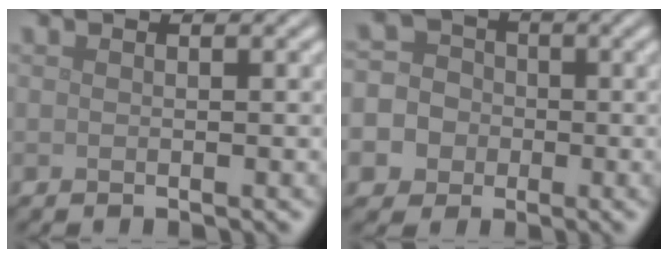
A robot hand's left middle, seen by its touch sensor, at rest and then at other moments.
{"total": 8.9, "force": [-3.5, 8.0, 1.8], "torque": [-0.053, -0.013, -0.085]}